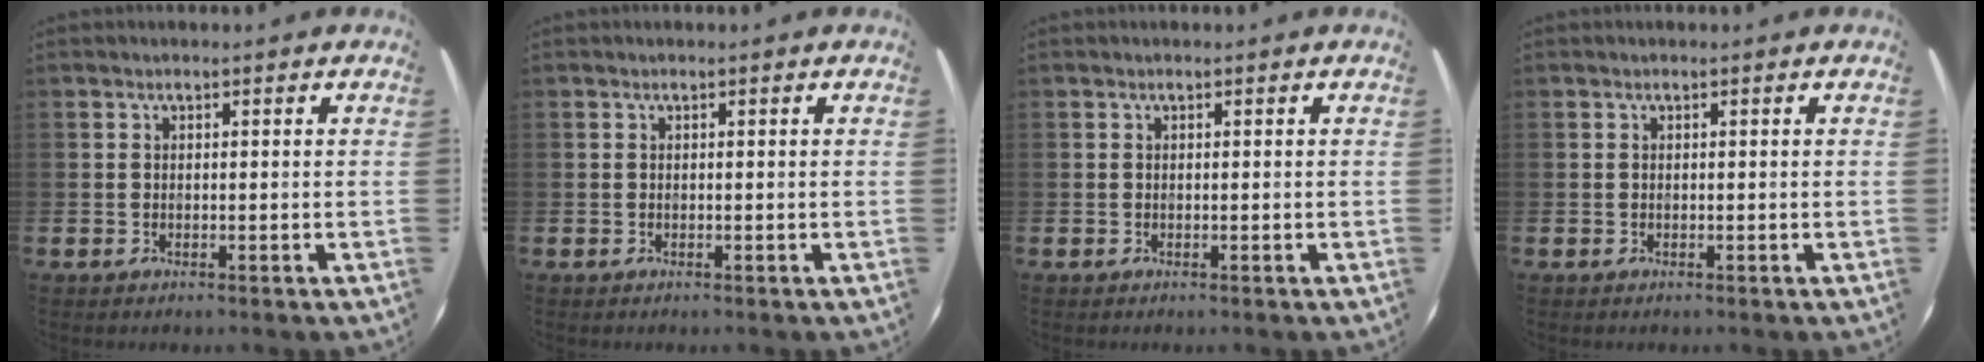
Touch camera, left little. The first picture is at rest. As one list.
[{"total": 0.0}, {"total": 0.0}, {"total": 0.0}]